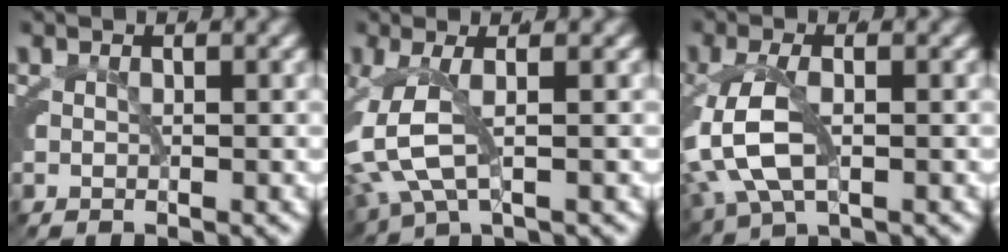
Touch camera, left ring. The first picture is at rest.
{"total": 5.9, "force": [-0.7, 3.5, 4.7], "torque": [-0.131, -0.017, -0.004]}
{"total": 6.0, "force": [-1.1, 3.8, 4.5], "torque": [-0.140, -0.023, -0.006]}